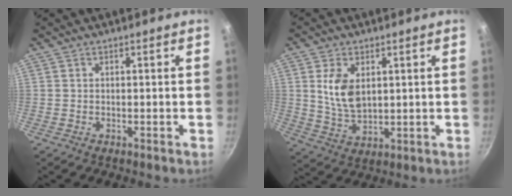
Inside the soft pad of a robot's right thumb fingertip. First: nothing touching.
{"total": 10.1, "force": [2.5, 6.4, 7.4], "torque": [-0.129, -0.022, 0.059]}